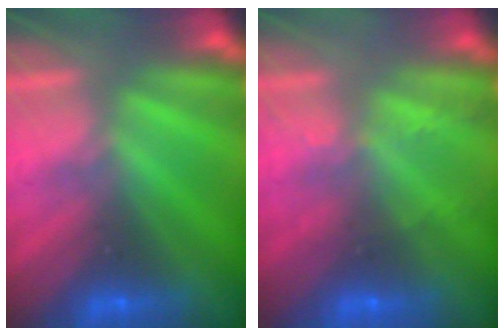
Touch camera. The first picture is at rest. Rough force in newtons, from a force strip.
{"total": 2.1}